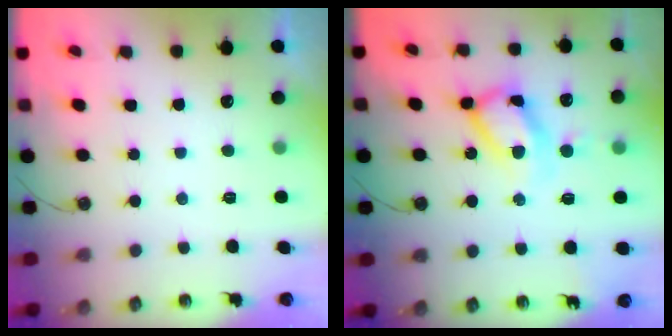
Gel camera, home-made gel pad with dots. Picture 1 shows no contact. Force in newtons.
{"total": 13.0, "press": 12.9, "slide": 1.2}